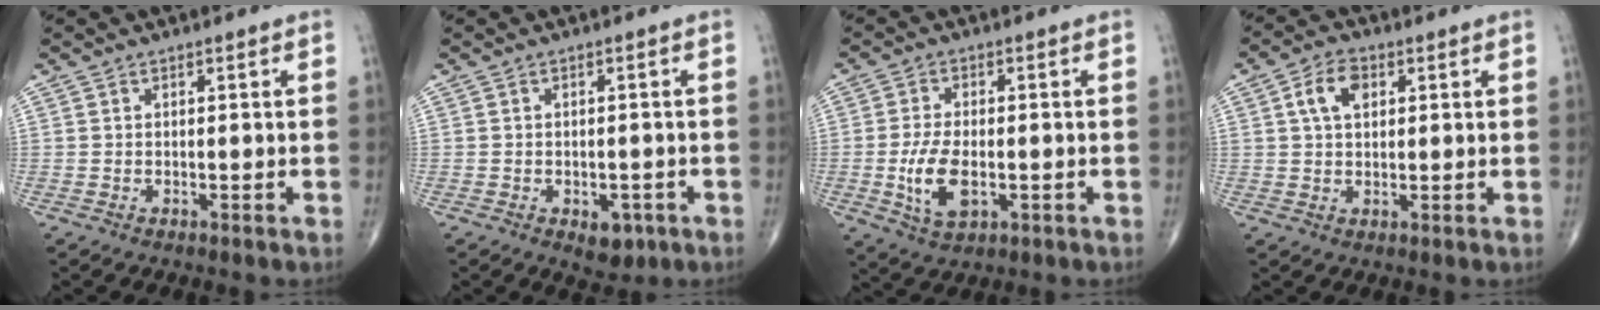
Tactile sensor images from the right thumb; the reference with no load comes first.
{"total": 4.1, "force": [-1.8, 2.5, 2.7], "torque": [-0.020, 0.005, -0.016]}
{"total": 8.1, "force": [-1.6, 4.1, 6.8], "torque": [-0.133, -0.003, -0.025]}
{"total": 6.0, "force": [1.9, 3.8, 4.3], "torque": [-0.069, 0.005, 0.032]}